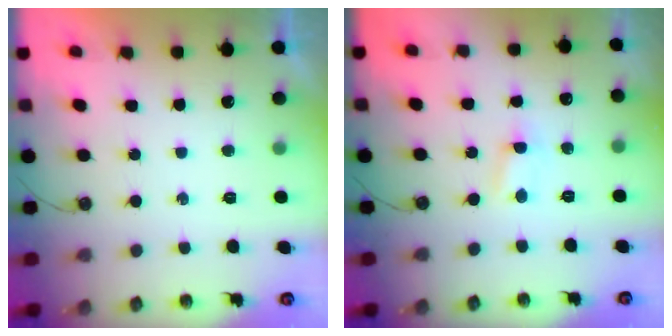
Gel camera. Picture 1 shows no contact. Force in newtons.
{"total": 1.9, "press": 1.9, "slide": 0.2}